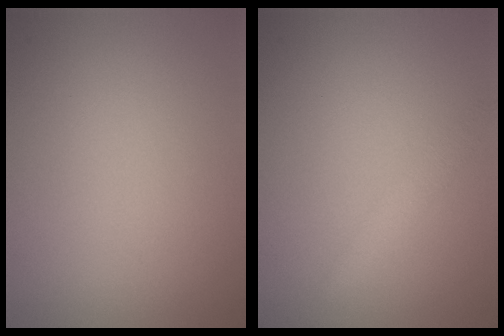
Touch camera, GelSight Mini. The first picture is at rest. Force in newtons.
{"total": 1.4, "press": 1.4, "slide": 0.1}